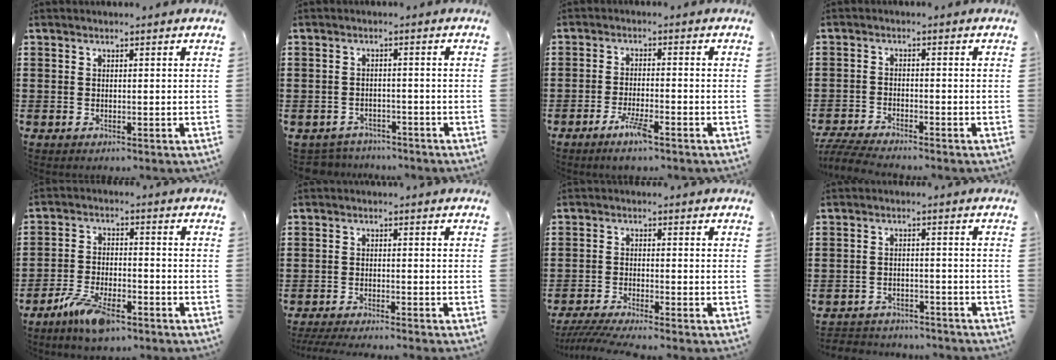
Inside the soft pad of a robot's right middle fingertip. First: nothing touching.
{"total": 2.4, "force": [-2.4, 0.4, -0.3], "torque": [-0.005, -0.001, -0.053]}
{"total": 4.1, "force": [-2.6, 0.6, 3.2], "torque": [-0.063, -0.004, -0.048]}
{"total": 4.0, "force": [-3.8, 0.0, 1.3], "torque": [-0.042, -0.014, -0.081]}
{"total": 7.2, "force": [-5.0, 2.3, 4.7], "torque": [-0.105, -0.003, -0.094]}
{"total": 2.5, "force": [-2.3, -0.3, 0.8], "torque": [-0.013, -0.001, -0.045]}
{"total": 3.3, "force": [-2.9, -0.2, 1.5], "torque": [-0.040, -0.012, -0.061]}
{"total": 2.8, "force": [-2.8, 0.4, -0.1], "torque": [-0.006, -0.003, -0.060]}